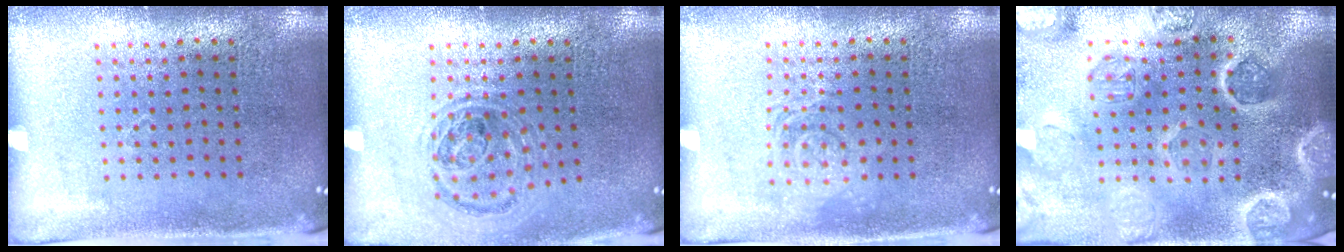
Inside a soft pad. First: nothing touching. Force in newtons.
{"total": 0.9, "press": 0.9, "slide": 0.2}
{"total": 1.9, "press": 1.9, "slide": 0.3}
{"total": 4.9, "press": 4.3, "slide": 2.3}